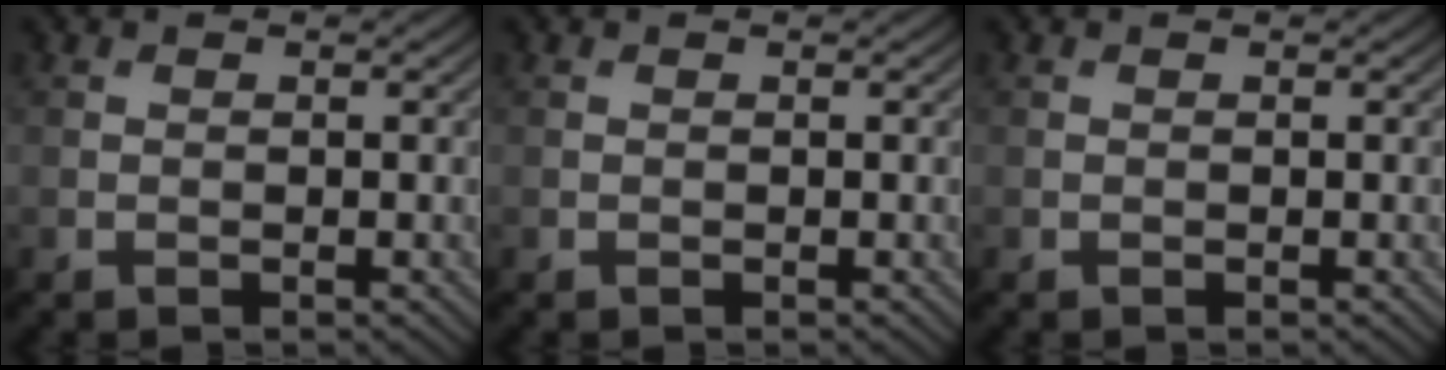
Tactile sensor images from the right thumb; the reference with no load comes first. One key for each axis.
{"total": 0.0}
{"total": 0.0}